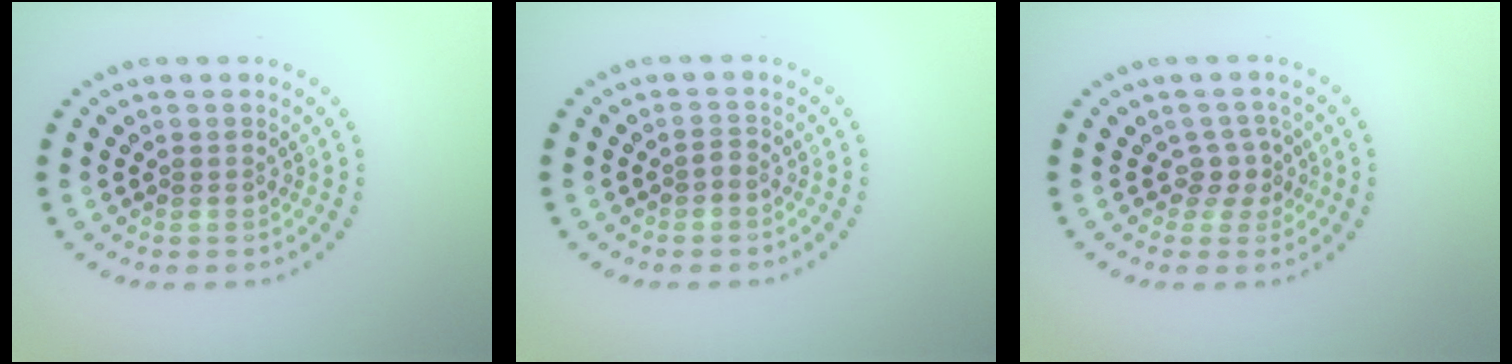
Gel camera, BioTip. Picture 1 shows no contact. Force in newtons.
{"total": 0.6, "press": 0.5, "slide": 0.2}
{"total": 2.0, "press": 1.6, "slide": 1.2}